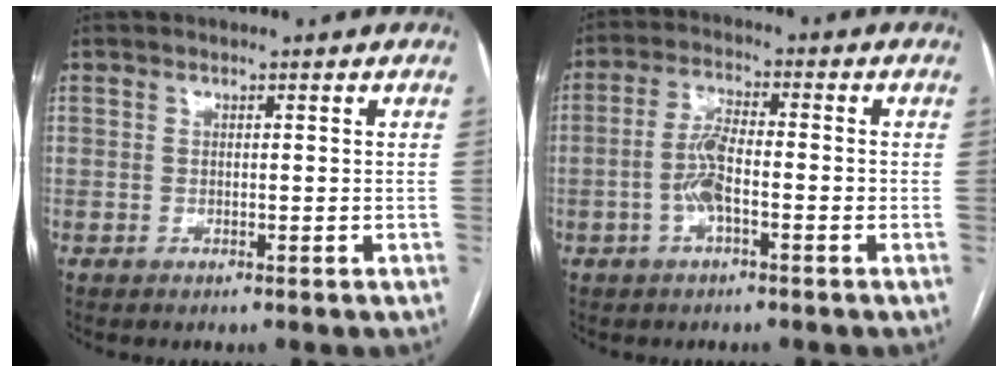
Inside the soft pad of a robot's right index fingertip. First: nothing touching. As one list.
[{"total": 5.3, "force": [-1.6, 1.6, 4.8], "torque": [-0.106, 0.009, -0.033]}]